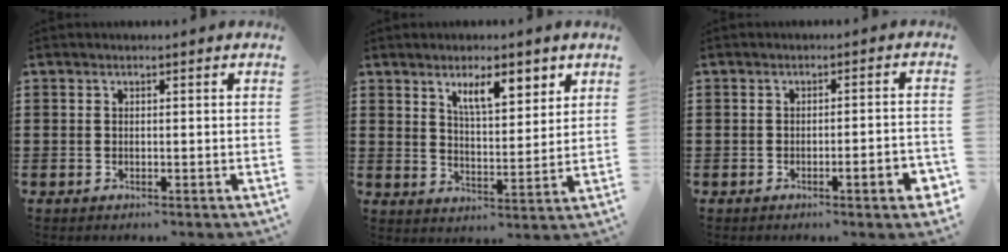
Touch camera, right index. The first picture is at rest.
{"total": 7.0, "force": [4.3, 2.3, 5.0], "torque": [-0.086, -0.006, 0.070]}
{"total": 3.7, "force": [-1.9, 0.1, 3.2], "torque": [-0.050, -0.009, -0.030]}